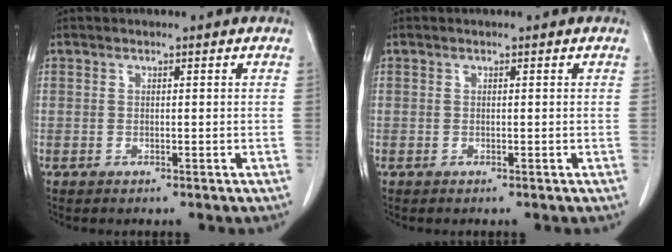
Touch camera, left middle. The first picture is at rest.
{"total": 0.0}